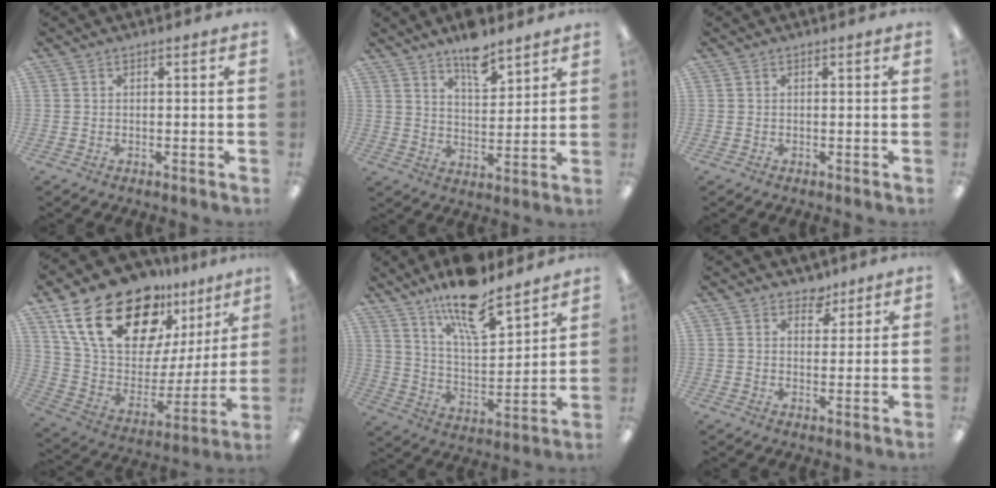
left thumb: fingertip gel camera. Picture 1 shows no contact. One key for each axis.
{"total": 8.8, "fx": 7.1, "fy": 3.3, "fz": 4.0, "tx": -0.051, "ty": -0.045, "tz": 0.122}
{"total": 0.0}
{"total": 24.8, "fx": 16.0, "fy": 12.3, "fz": 14.5, "tx": -0.251, "ty": -0.091, "tz": 0.289}
{"total": 16.1, "fx": 12.9, "fy": 4.5, "fz": 8.4, "tx": -0.142, "ty": -0.080, "tz": 0.220}
{"total": 4.4, "fx": 3.4, "fy": 2.7, "fz": 0.9, "tx": -0.006, "ty": -0.016, "tz": 0.058}